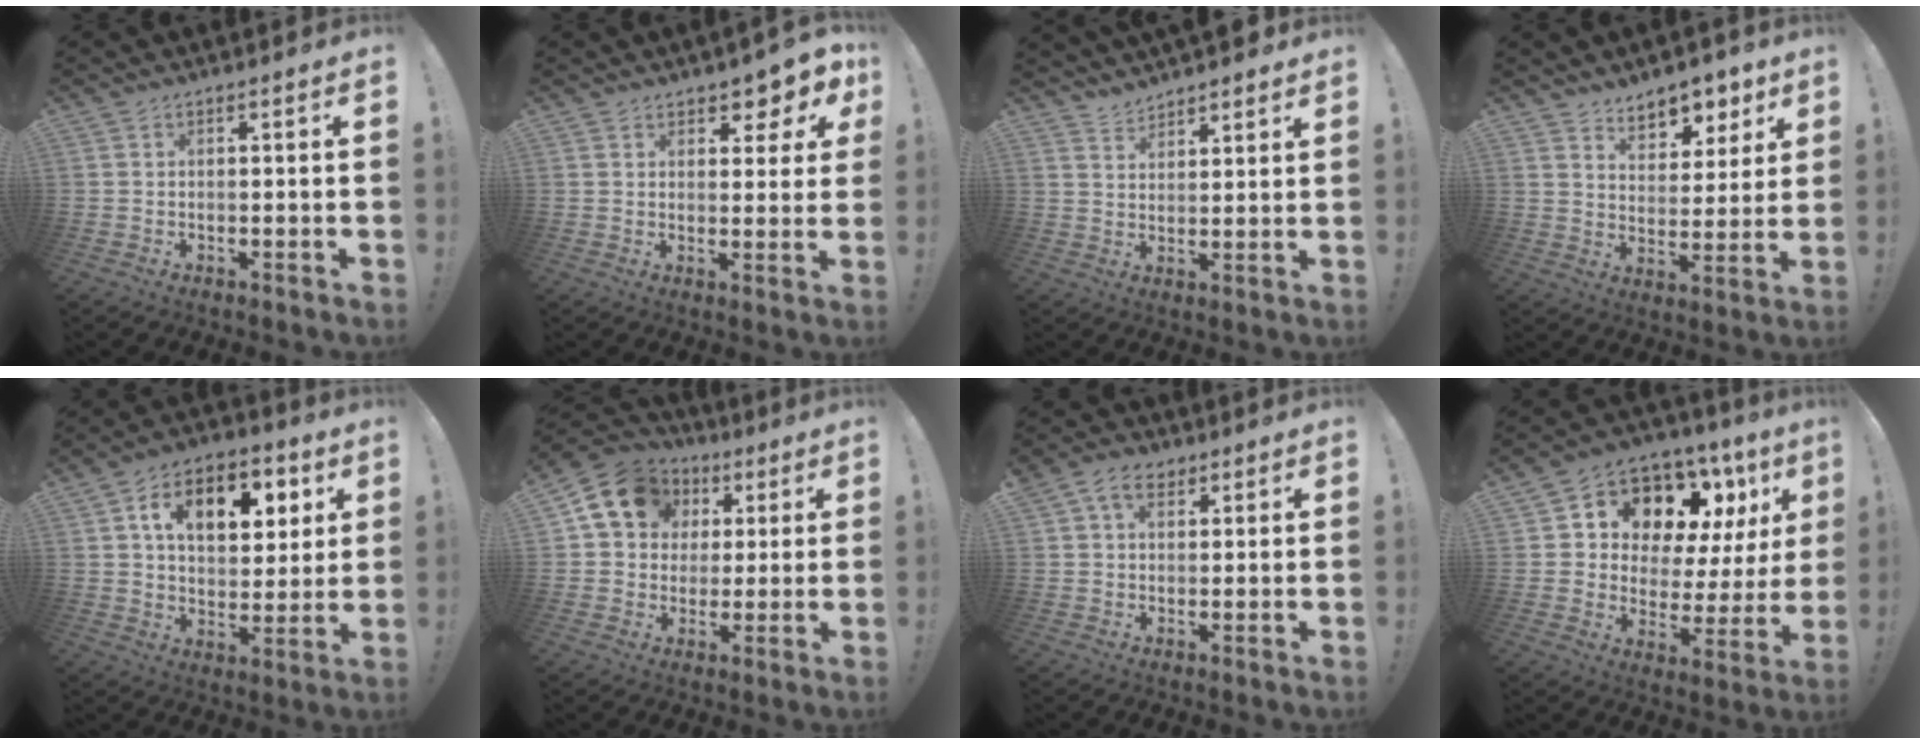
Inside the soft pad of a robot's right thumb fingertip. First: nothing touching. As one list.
[{"total": 5.3, "force": [4.0, 2.9, 1.9], "torque": [-0.012, -0.036, 0.071]}, {"total": 4.9, "force": [4.6, 1.6, 0.4], "torque": [-0.013, -0.032, 0.086]}, {"total": 9.0, "force": [7.3, 4.8, 2.1], "torque": [-0.015, -0.063, 0.139]}, {"total": 14.4, "force": [5.7, 9.3, 9.4], "torque": [-0.140, -0.014, 0.101]}, {"total": 14.4, "force": [5.4, 11.7, 6.4], "torque": [-0.089, -0.017, 0.106]}, {"total": 7.0, "force": [3.0, 5.0, 3.8], "torque": [-0.061, 0.004, 0.058]}, {"total": 10.6, "force": [6.7, 6.9, 4.4], "torque": [-0.066, -0.070, 0.121]}]